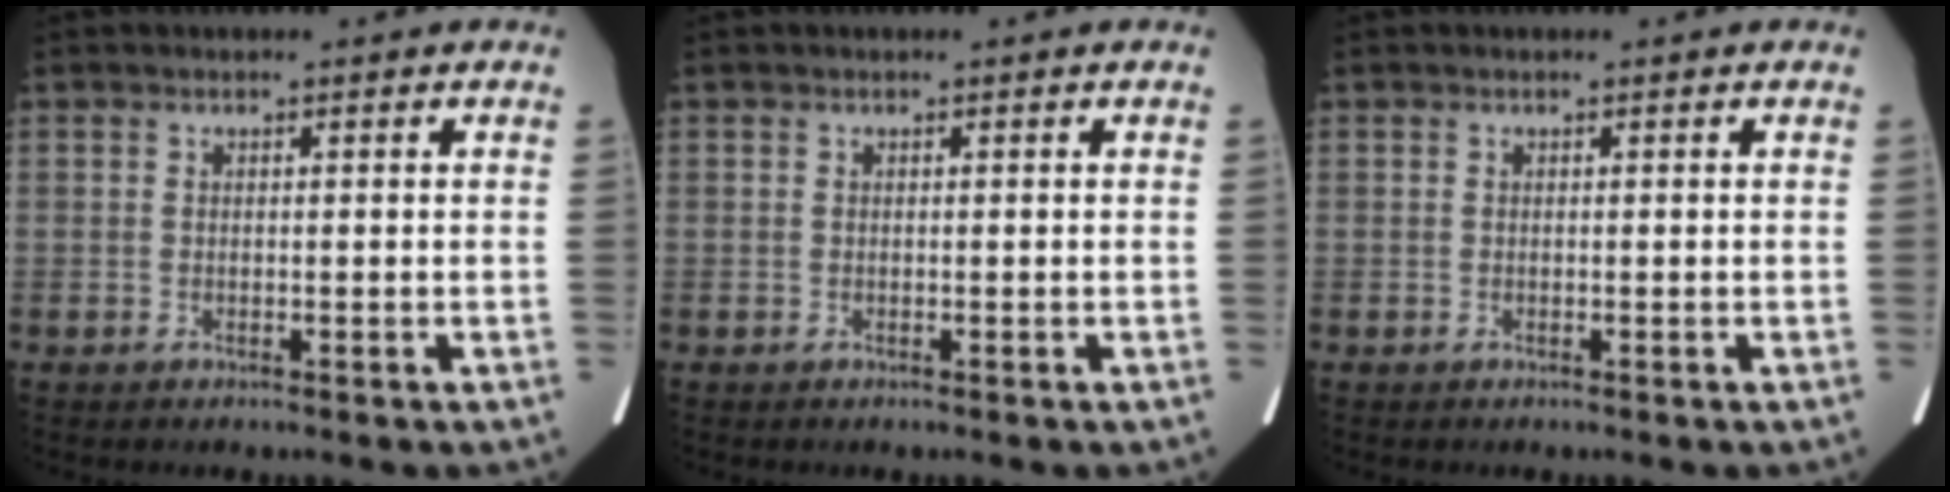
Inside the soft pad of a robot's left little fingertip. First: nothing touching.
{"total": 0.0}
{"total": 0.0}